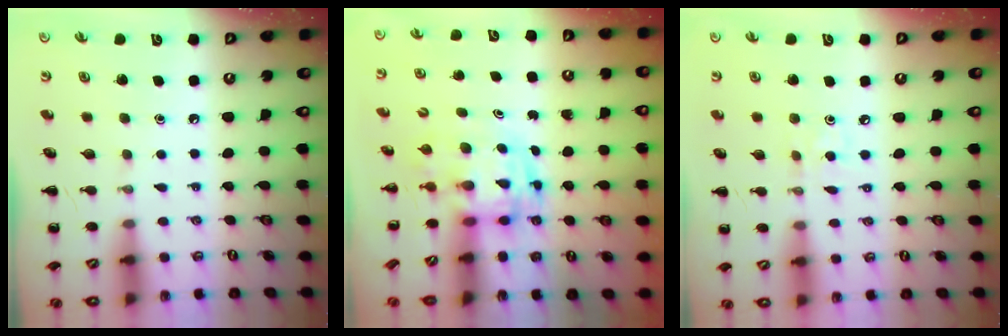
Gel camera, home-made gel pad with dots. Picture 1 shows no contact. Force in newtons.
{"total": 2.8, "press": 2.7, "slide": 0.6}
{"total": 3.3, "press": 3.1, "slide": 1.1}